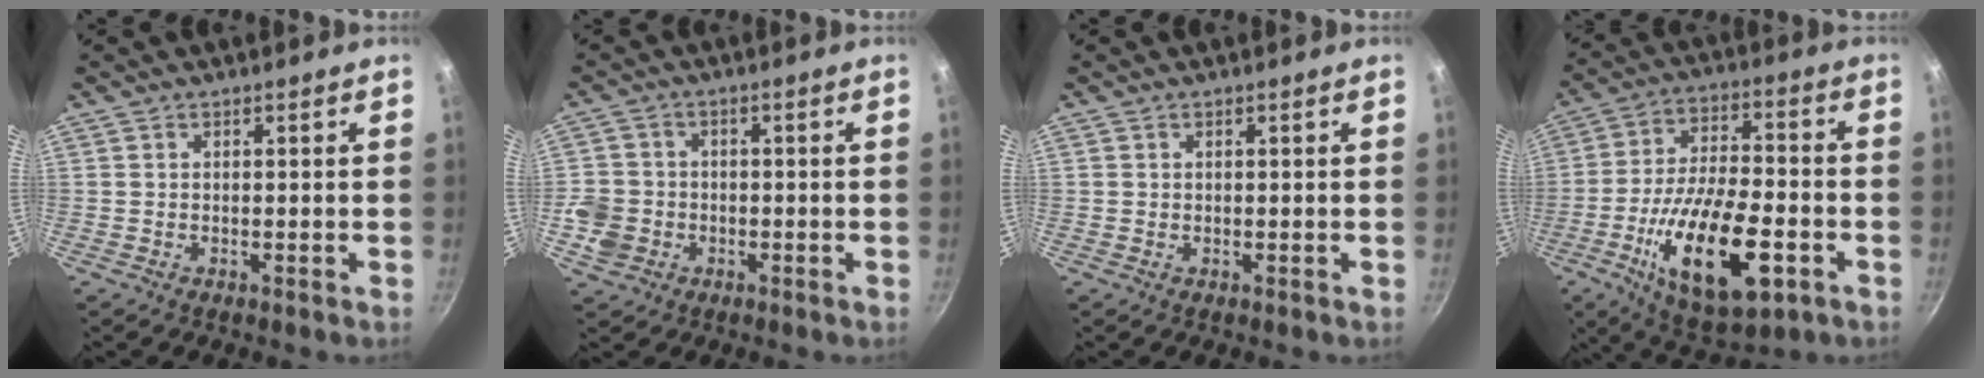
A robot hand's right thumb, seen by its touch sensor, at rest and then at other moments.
{"total": 6.6, "force": [-2.0, 5.9, 2.3], "torque": [-0.030, 0.019, -0.041]}
{"total": 0.0}
{"total": 21.1, "force": [-7.5, 8.9, 17.6], "torque": [-0.293, 0.020, -0.120]}